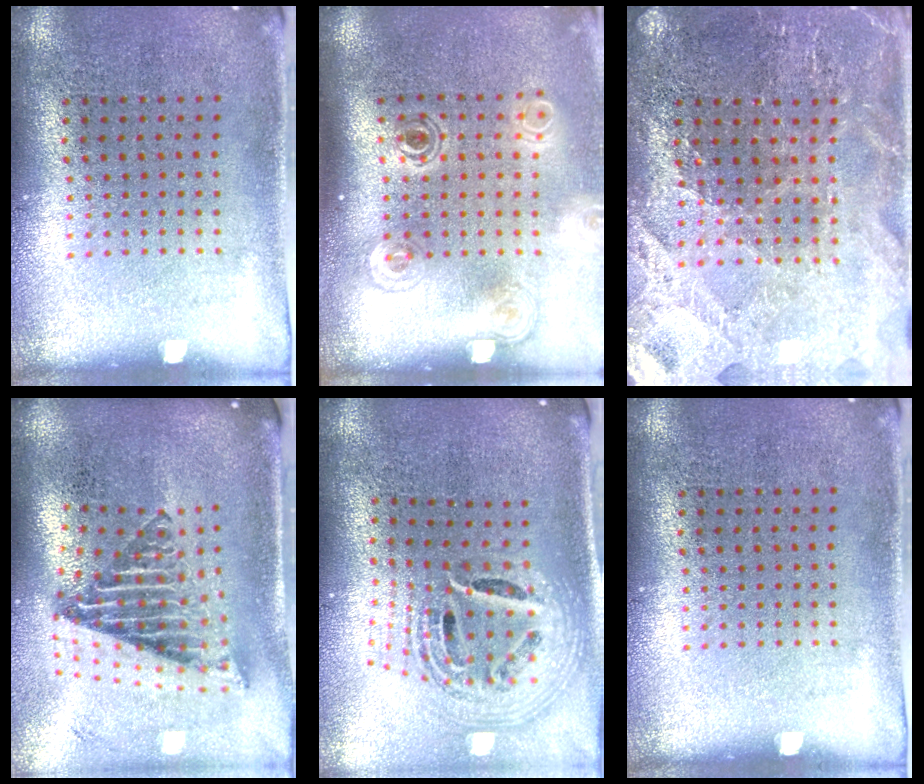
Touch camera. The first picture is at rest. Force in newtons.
{"total": 1.8, "press": 1.2, "slide": 1.3}
{"total": 2.7, "press": 2.6, "slide": 0.4}
{"total": 2.8, "press": 1.7, "slide": 2.2}
{"total": 2.8, "press": 1.9, "slide": 2.0}
{"total": 0.0}